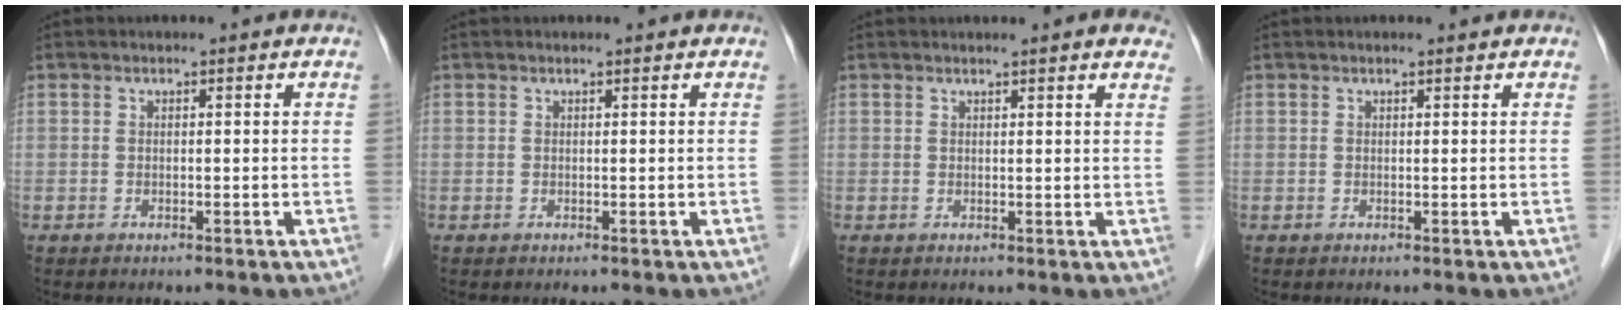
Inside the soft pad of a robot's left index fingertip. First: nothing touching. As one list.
[{"total": 0.7, "force": [0.7, 0.0, 0.2], "torque": [-0.010, 0.005, 0.010]}, {"total": 6.0, "force": [5.2, 0.7, 2.9], "torque": [-0.030, 0.011, 0.049]}, {"total": 0.8, "force": [0.7, 0.0, 0.3], "torque": [-0.010, 0.004, 0.013]}]